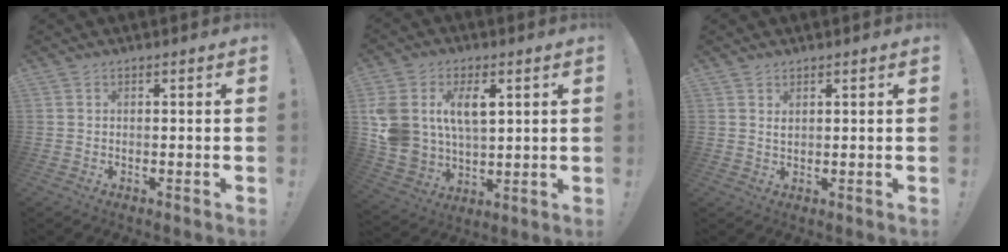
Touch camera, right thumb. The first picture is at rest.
{"total": 14.1, "force": [5.0, 10.1, 8.5], "torque": [-0.162, -0.016, 0.098]}
{"total": 1.3, "force": [1.0, 0.6, 0.6], "torque": [-0.004, -0.004, 0.017]}